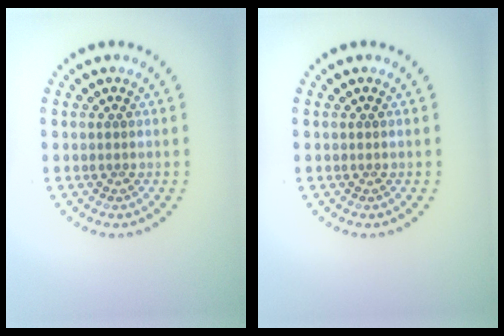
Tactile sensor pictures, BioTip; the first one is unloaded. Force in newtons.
{"total": 0.0}